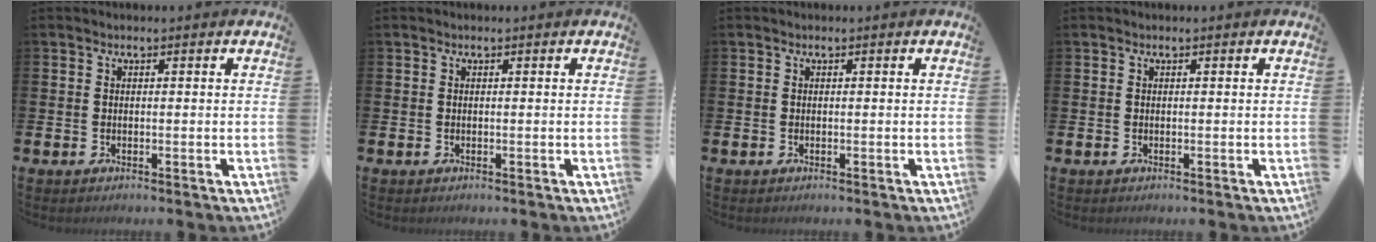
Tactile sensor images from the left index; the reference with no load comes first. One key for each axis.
{"total": 0.0}
{"total": 0.0}
{"total": 0.0}